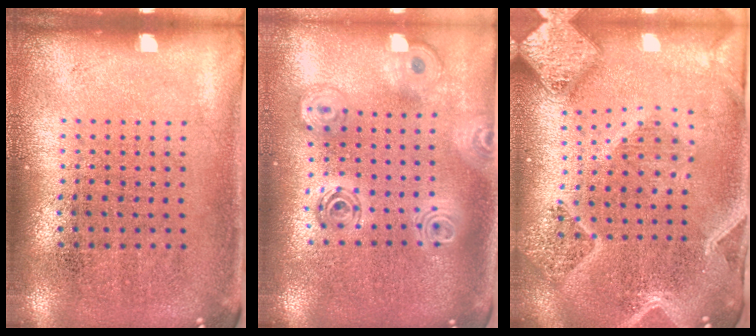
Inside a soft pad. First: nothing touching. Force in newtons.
{"total": 2.2, "press": 1.8, "slide": 1.3}
{"total": 3.2, "press": 2.7, "slide": 1.6}